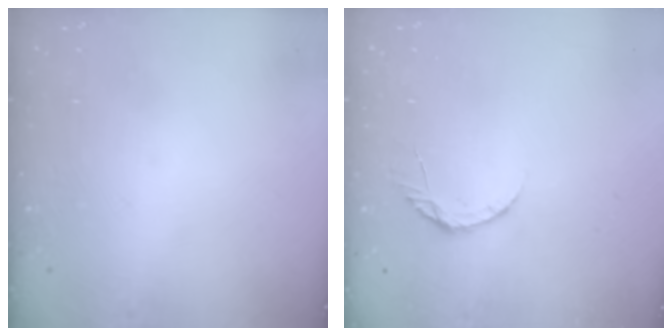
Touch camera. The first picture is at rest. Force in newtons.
{"total": 5.1, "press": 5.0, "slide": 0.7}